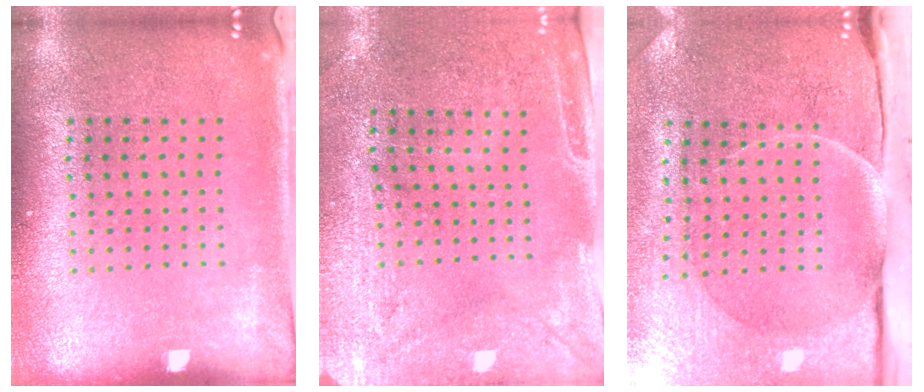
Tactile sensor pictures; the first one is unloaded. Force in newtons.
{"total": 3.0, "press": 2.3, "slide": 1.8}
{"total": 4.8, "press": 3.9, "slide": 2.8}